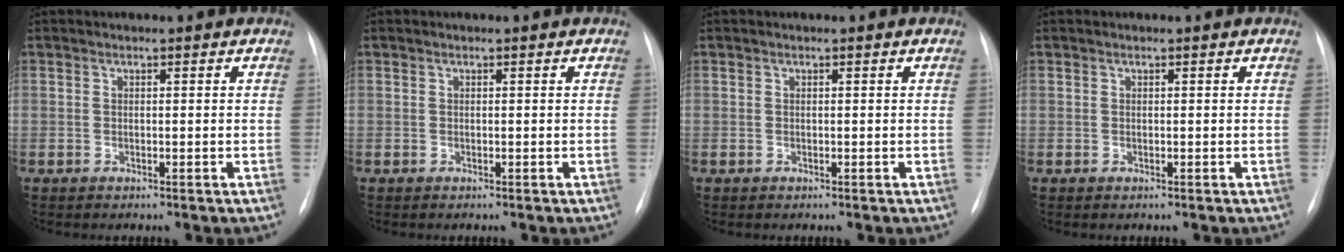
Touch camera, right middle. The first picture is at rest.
{"total": 0.0}
{"total": 0.0}
{"total": 0.0}